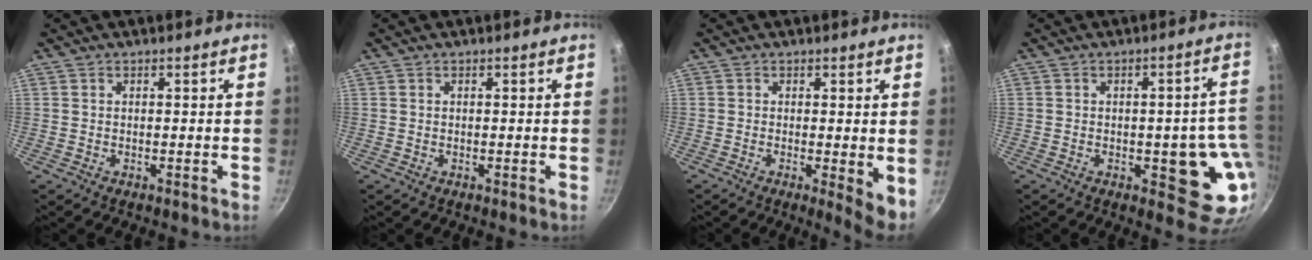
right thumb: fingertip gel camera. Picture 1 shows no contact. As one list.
[{"total": 0.0}, {"total": 4.9, "force": [-0.4, 1.4, 4.7], "torque": [-0.061, -0.012, -0.005]}, {"total": 12.7, "force": [-2.3, 5.8, 11.0], "torque": [-0.069, 0.003, -0.027]}]